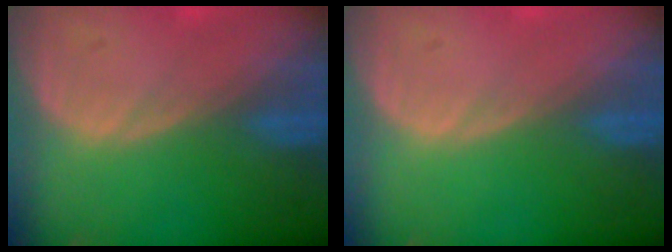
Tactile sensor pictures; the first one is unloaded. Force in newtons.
{"total": 0.0}